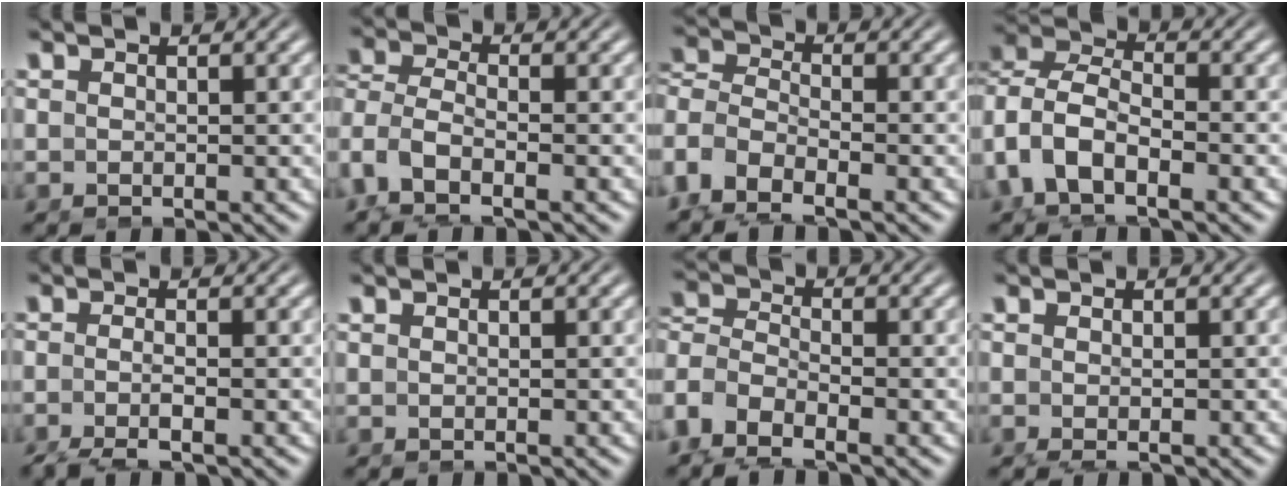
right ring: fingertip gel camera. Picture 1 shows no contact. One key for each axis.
{"total": 6.3, "fx": -1.9, "fy": 4.9, "fz": 3.6, "tx": -0.120, "ty": -0.038, "tz": -0.021}
{"total": 7.5, "fx": -2.4, "fy": 6.5, "fz": 2.9, "tx": -0.108, "ty": -0.037, "tz": -0.041}
{"total": 9.0, "fx": -0.2, "fy": 7.6, "fz": 4.7, "tx": -0.138, "ty": -0.024, "tz": -0.010}
{"total": 2.9, "fx": -2.0, "fy": 0.6, "fz": 2.1, "tx": -0.045, "ty": -0.014, "tz": -0.030}
{"total": 0.0}
{"total": 6.7, "fx": -2.2, "fy": 5.8, "fz": 2.6, "tx": -0.099, "ty": -0.034, "tz": -0.038}
{"total": 1.6, "fx": -1.0, "fy": 1.0, "fz": 0.7, "tx": -0.024, "ty": -0.016, "tz": -0.010}